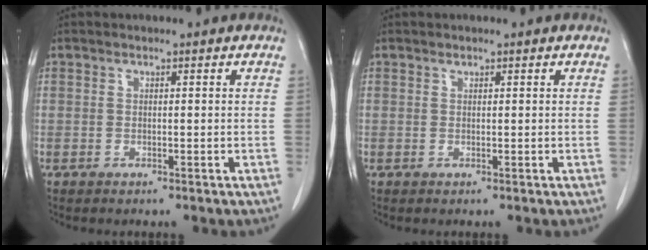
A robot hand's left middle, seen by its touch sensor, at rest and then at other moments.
{"total": 0.0}